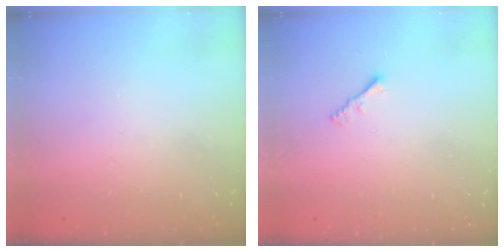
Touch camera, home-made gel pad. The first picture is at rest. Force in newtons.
{"total": 1.3, "press": 1.3, "slide": 0.4}